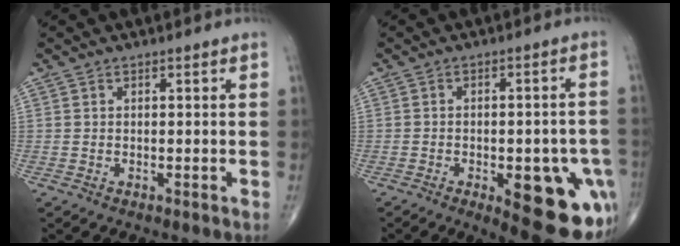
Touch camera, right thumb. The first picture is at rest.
{"total": 17.5, "force": [-6.9, 7.0, 14.5], "torque": [-0.118, 0.016, -0.071]}